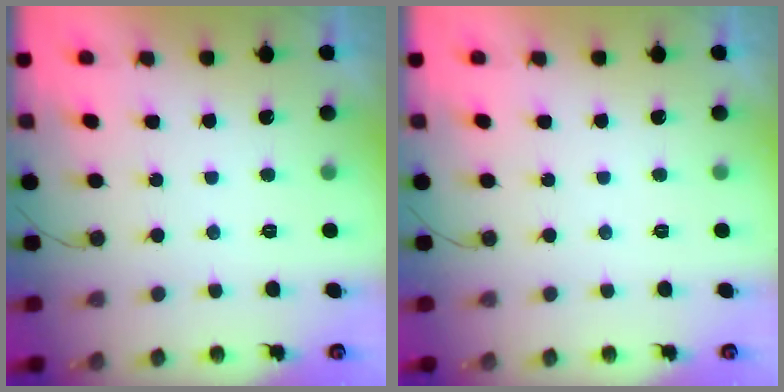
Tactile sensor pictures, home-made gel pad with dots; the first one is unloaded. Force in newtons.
{"total": 0.0}